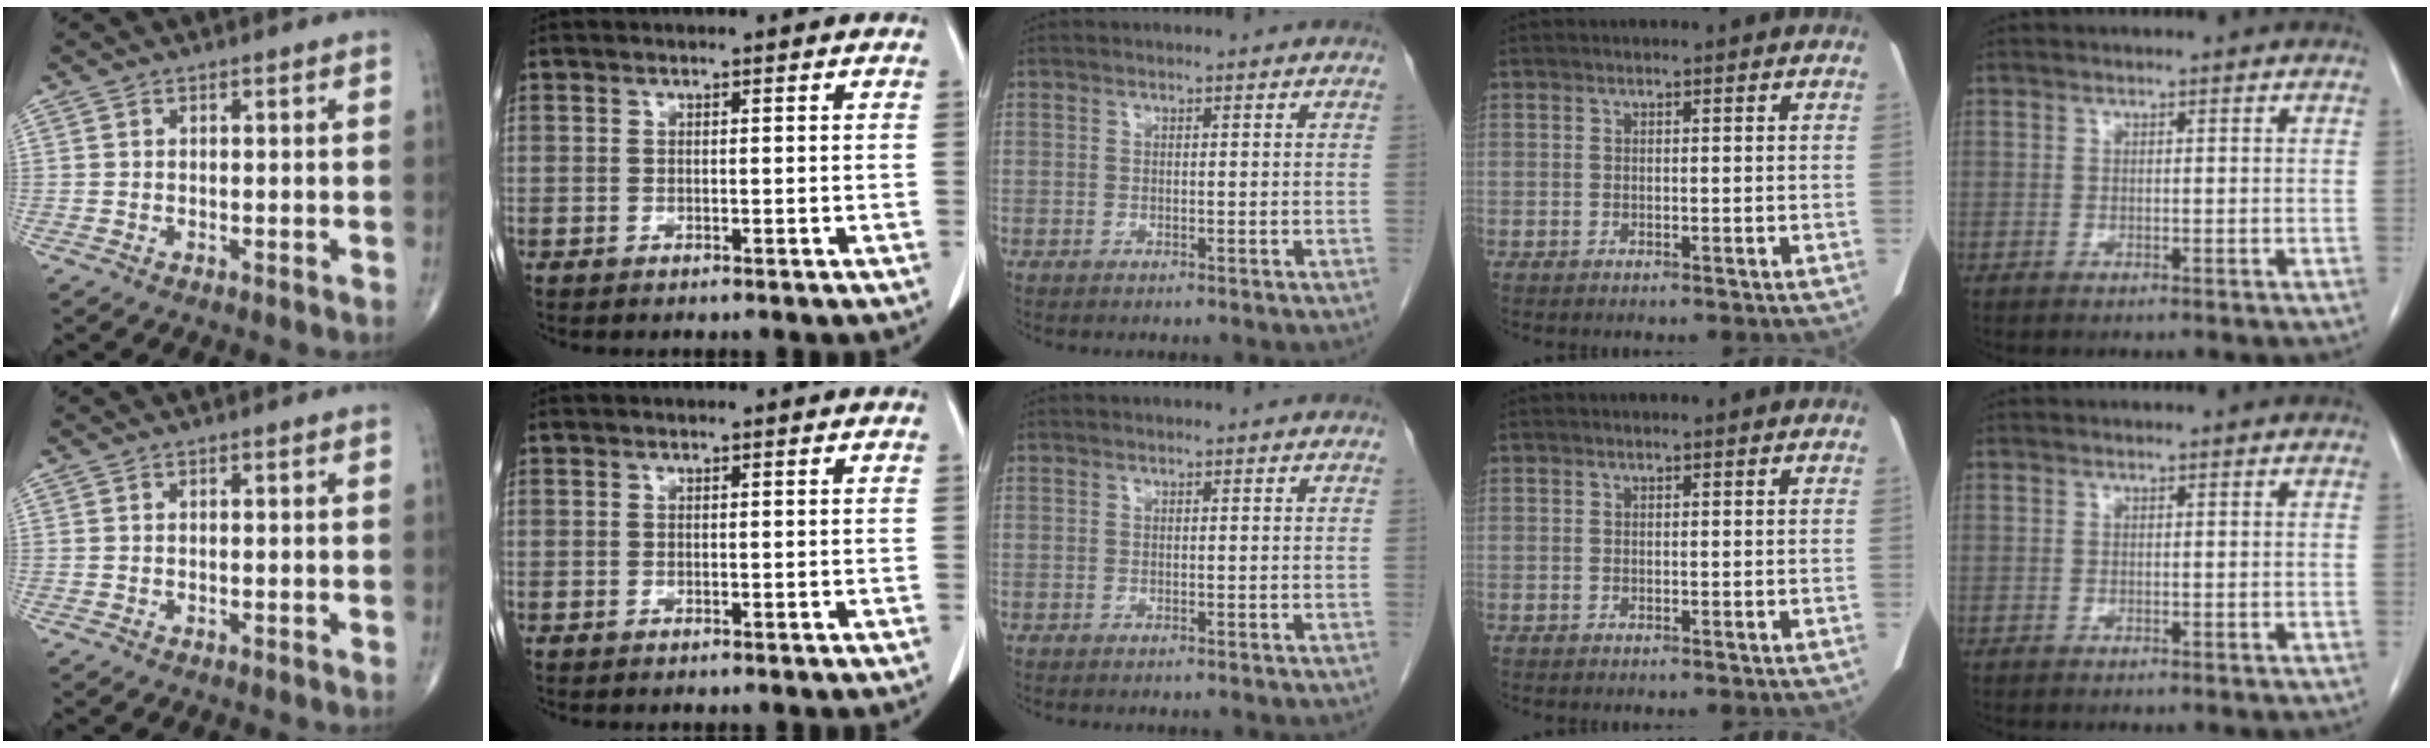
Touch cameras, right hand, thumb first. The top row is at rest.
{}